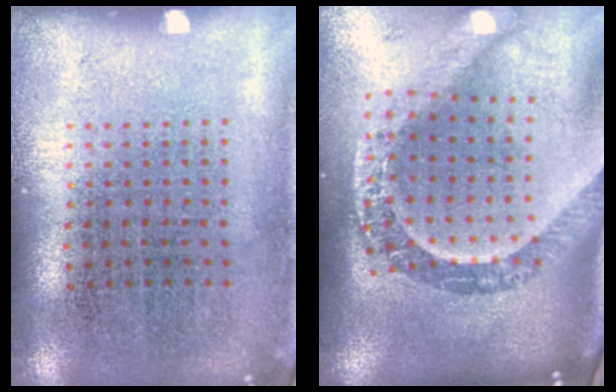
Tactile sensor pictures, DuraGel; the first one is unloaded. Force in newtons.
{"total": 3.4, "press": 2.5, "slide": 2.4}